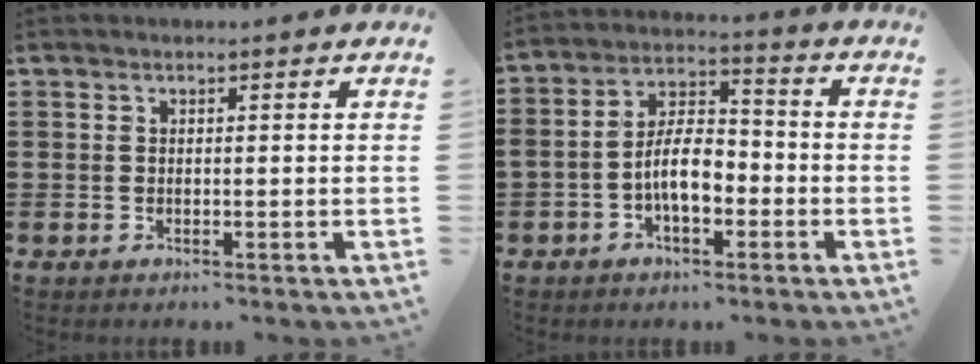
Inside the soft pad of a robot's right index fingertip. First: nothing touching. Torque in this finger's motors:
{"motor_torque": [2.14, 0.00, 1.05, 0.21]}